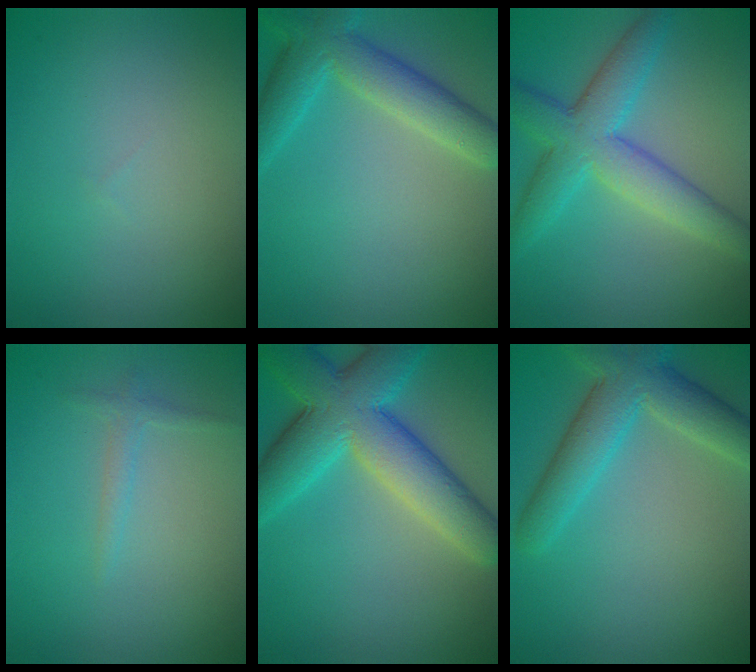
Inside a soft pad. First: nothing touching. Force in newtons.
{"total": 5.2, "press": 5.2, "slide": 0.4}
{"total": 6.4, "press": 6.4, "slide": 0.1}
{"total": 1.1, "press": 1.1, "slide": 0.1}
{"total": 9.4, "press": 9.4, "slide": 0.3}
{"total": 5.6, "press": 5.6, "slide": 0.2}